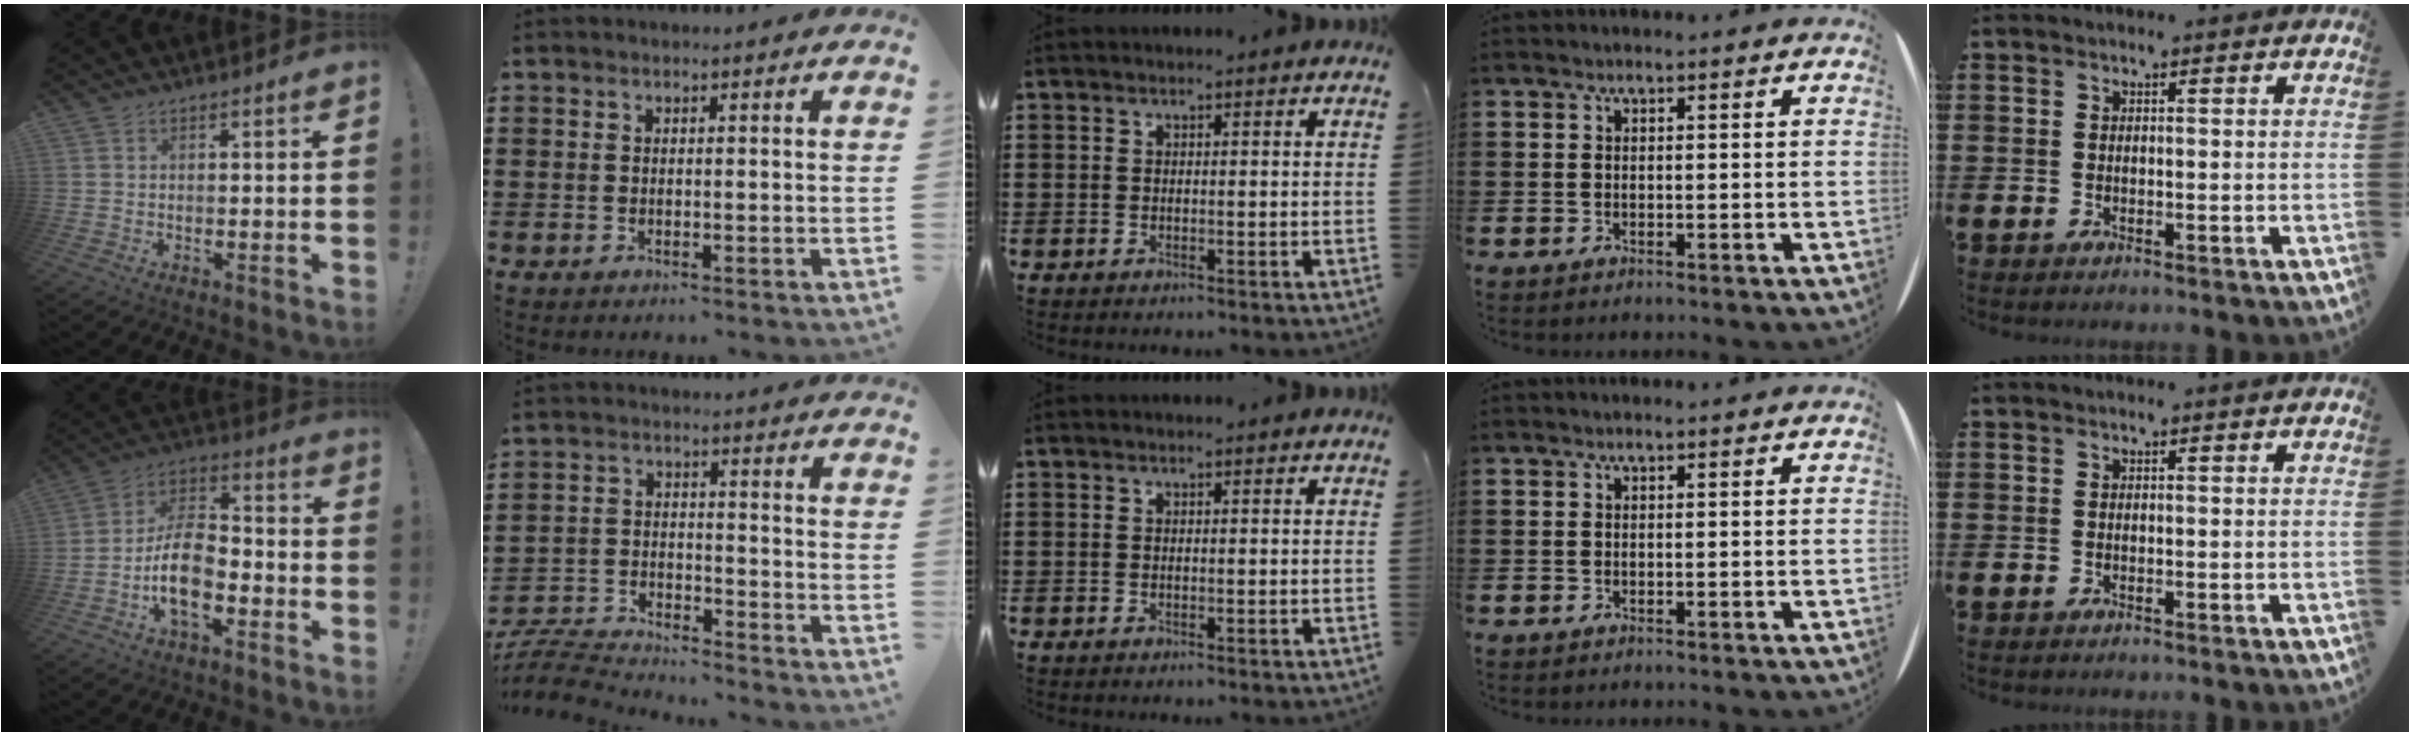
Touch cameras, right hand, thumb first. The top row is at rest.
{"thumb": {"total": 13.5, "force": [-5.2, 7.9, 9.6], "torque": [-0.189, 0.029, -0.088]}, "index": {"total": 6.1, "force": [-6.1, 0.5, 0.8], "torque": [-0.037, 0.001, -0.126]}}